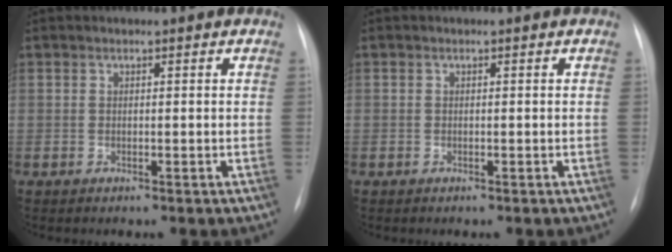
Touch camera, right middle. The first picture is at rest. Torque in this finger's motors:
{"motor_torque": [0.76, -0.76, -0.05, -0.21]}